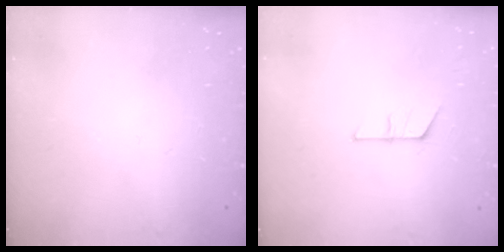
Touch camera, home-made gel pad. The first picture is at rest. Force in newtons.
{"total": 5.1, "press": 5.1, "slide": 0.4}